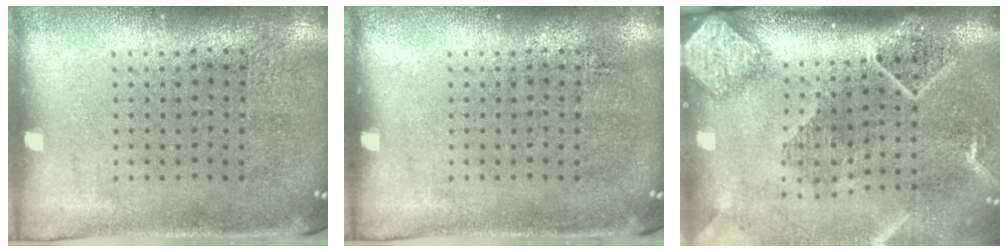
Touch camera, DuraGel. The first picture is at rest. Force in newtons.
{"total": 0.0}
{"total": 2.7, "press": 2.0, "slide": 1.8}